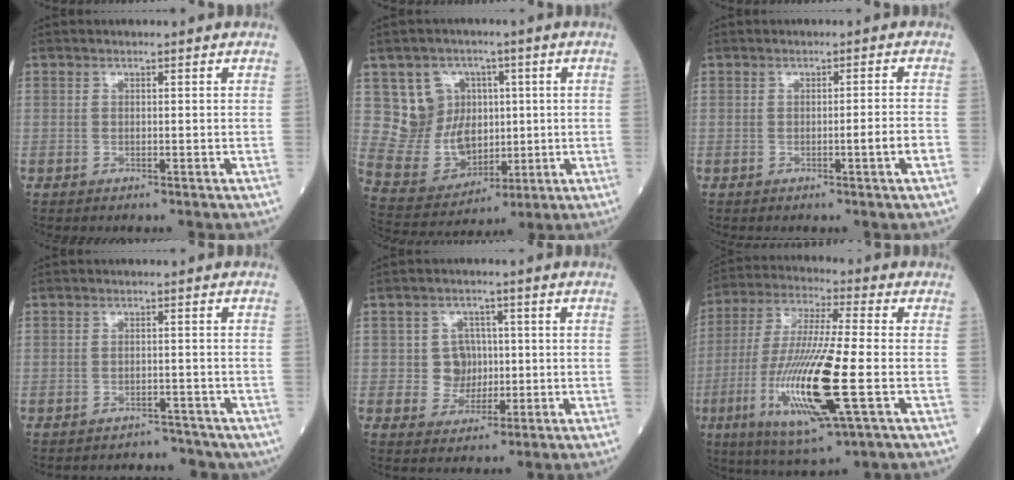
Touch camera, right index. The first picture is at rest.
{"total": 10.5, "force": [2.4, 9.4, 3.9], "torque": [-0.085, 0.032, 0.065]}
{"total": 2.4, "force": [-1.0, -0.7, 2.0], "torque": [-0.031, -0.004, -0.017]}
{"total": 6.0, "force": [-5.3, 2.9, 0.3], "torque": [0.005, 0.011, -0.051]}
{"total": 4.2, "force": [0.1, 4.1, 1.0], "torque": [-0.009, 0.011, 0.005]}
{"total": 18.0, "force": [-4.8, 1.4, 17.3], "torque": [-0.361, -0.025, -0.085]}